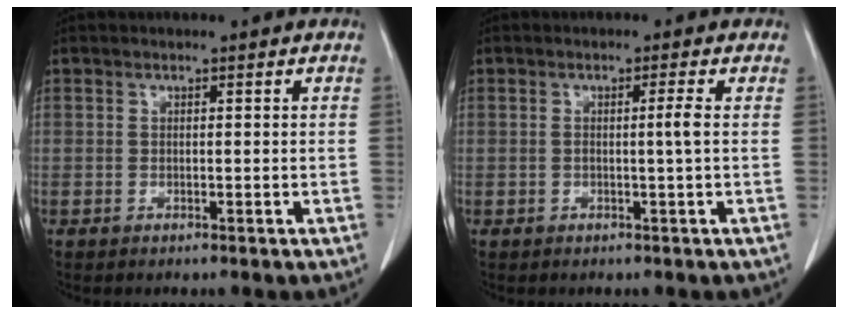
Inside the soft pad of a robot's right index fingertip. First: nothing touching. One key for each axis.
{"total": 1.7, "fx": -0.1, "fy": -0.6, "fz": 1.6, "tx": -0.030, "ty": 0.000, "tz": 0.000}